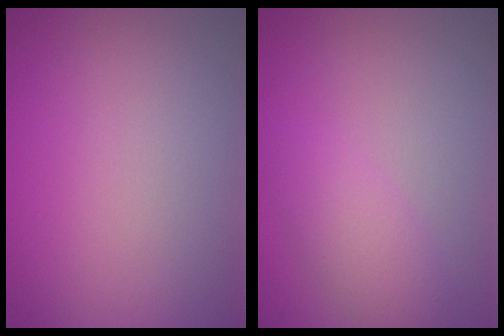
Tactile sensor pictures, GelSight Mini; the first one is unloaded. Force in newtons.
{"total": 2.5, "press": 2.5, "slide": 0.1}